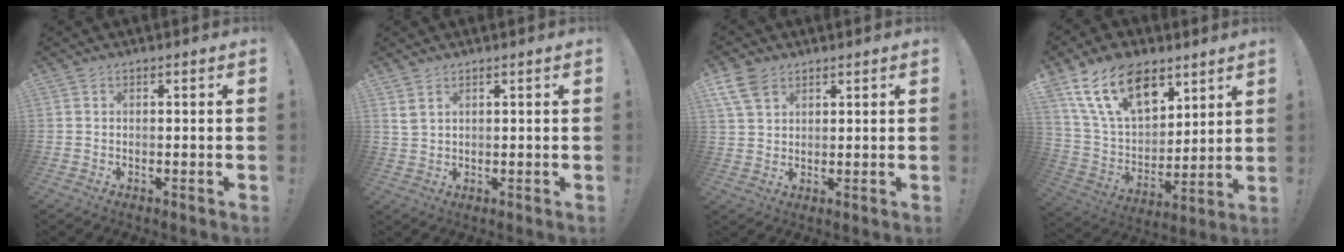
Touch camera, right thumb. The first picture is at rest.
{"total": 2.8, "force": [1.7, 1.2, 1.8], "torque": [-0.028, -0.008, 0.032]}
{"total": 7.5, "force": [4.5, 4.5, 4.0], "torque": [-0.074, -0.009, 0.090]}
{"total": 19.1, "force": [11.1, 10.9, 10.9], "torque": [-0.206, -0.058, 0.210]}